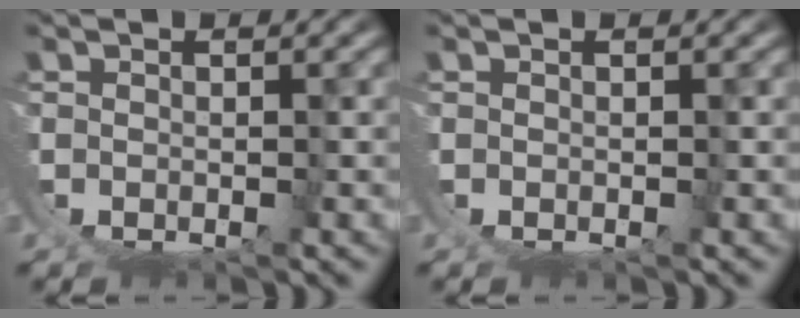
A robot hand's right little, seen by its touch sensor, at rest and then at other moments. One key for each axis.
{"total": 0.0}